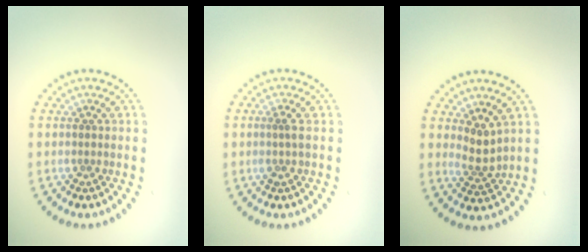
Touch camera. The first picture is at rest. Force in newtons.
{"total": 1.3, "press": 0.9, "slide": 0.9}
{"total": 2.3, "press": 1.5, "slide": 1.7}